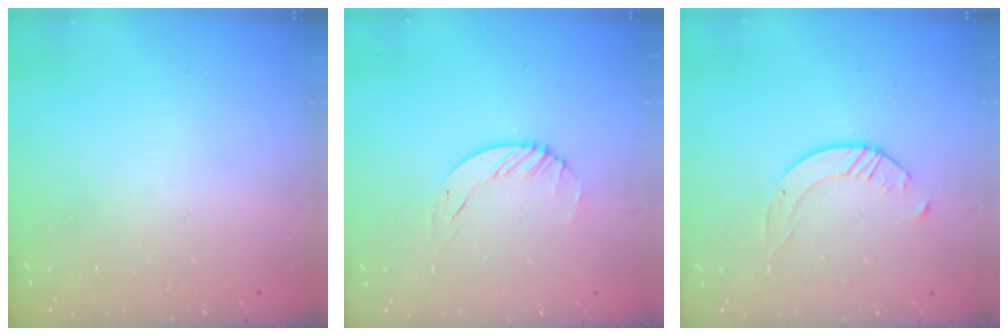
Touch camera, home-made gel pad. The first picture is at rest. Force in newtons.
{"total": 2.3, "press": 2.3, "slide": 0.3}
{"total": 2.7, "press": 2.7, "slide": 0.3}